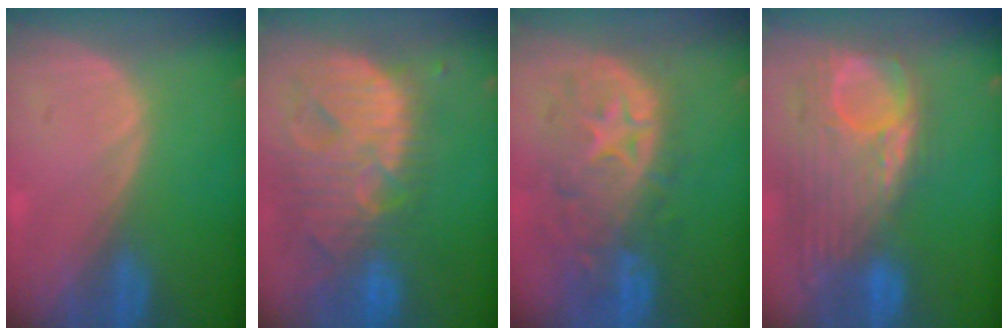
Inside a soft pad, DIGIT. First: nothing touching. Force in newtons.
{"total": 13.8, "press": 11.7, "slide": 7.4}
{"total": 11.1, "press": 9.8, "slide": 5.2}
{"total": 12.5, "press": 10.6, "slide": 6.6}